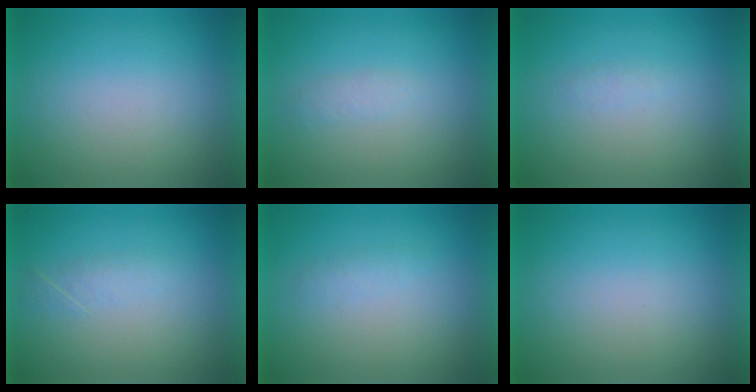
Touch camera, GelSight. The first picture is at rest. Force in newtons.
{"total": 1.4}
{"total": 1.0}
{"total": 1.8}
{"total": 1.3}
{"total": 3.0}